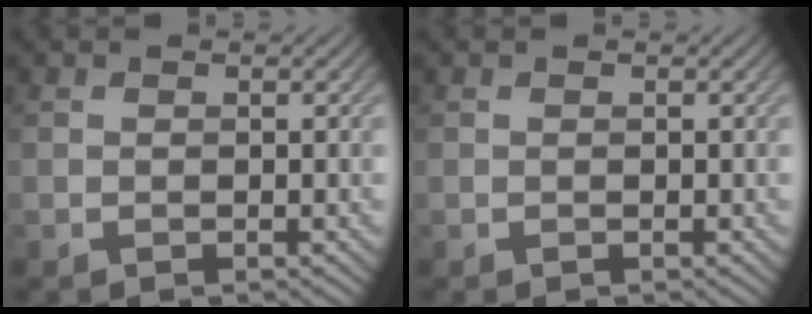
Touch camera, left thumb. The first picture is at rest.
{"total": 0.0}